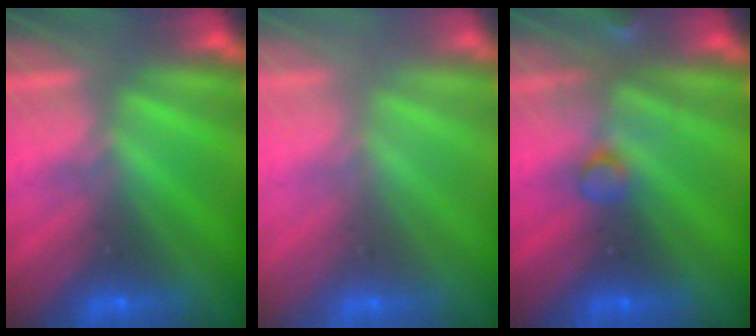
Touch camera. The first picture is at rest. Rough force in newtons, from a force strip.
{"total": 2.7}
{"total": 2.9}